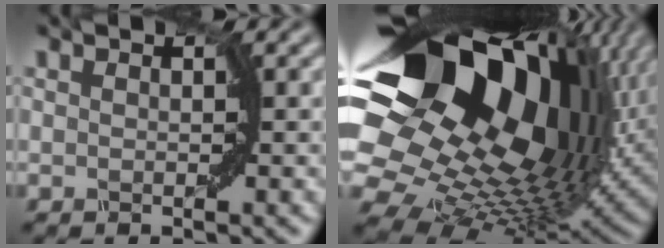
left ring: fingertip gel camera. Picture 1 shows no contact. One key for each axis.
{"total": 20.7, "fx": 7.2, "fy": 12.7, "fz": 14.6, "tx": -0.293, "ty": 0.018, "tz": 0.135}